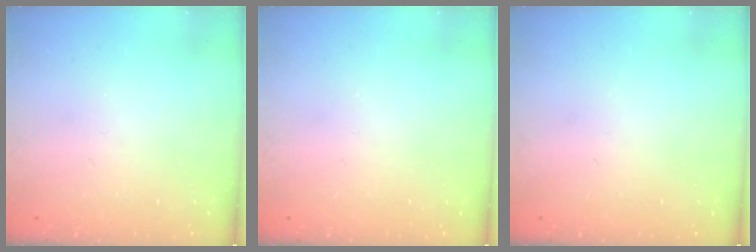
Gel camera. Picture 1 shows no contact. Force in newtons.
{"total": 0.0}
{"total": 0.0}